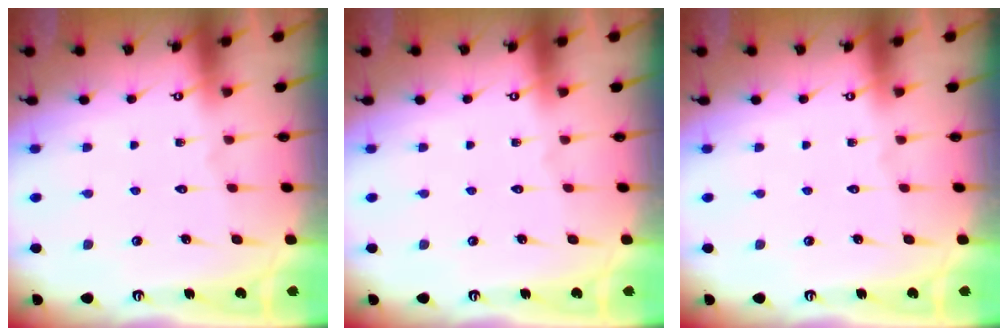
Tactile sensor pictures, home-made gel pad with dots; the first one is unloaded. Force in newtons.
{"total": 0.0}
{"total": 0.0}